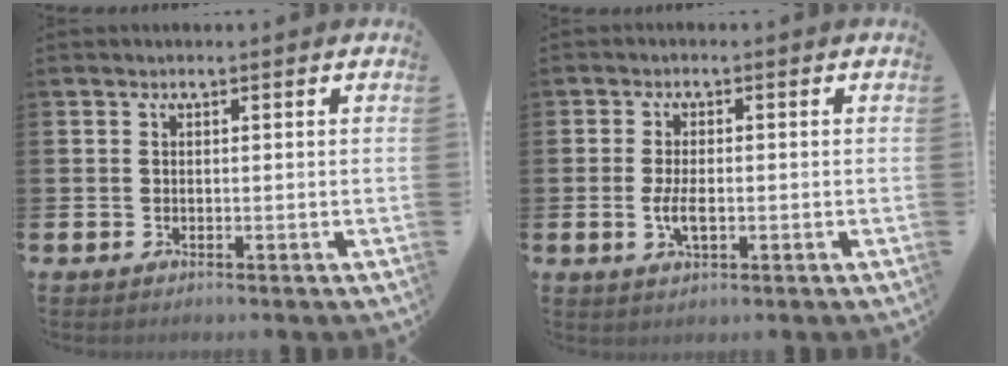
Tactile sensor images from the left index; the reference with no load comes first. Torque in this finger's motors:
{"motor_torque": [0.33, 0.24, 0.12, 0.09]}